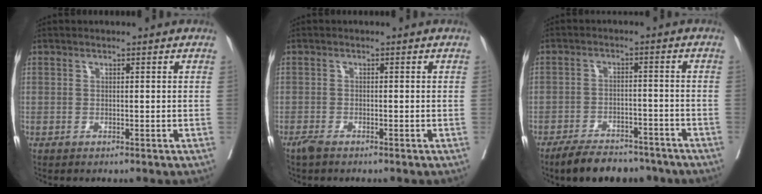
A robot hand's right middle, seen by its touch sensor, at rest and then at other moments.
{"total": 1.4, "force": [-1.2, 0.3, 0.8], "torque": [-0.023, -0.005, -0.023]}
{"total": 10.0, "force": [-8.5, 3.6, 3.8], "torque": [-0.055, 0.001, -0.127]}